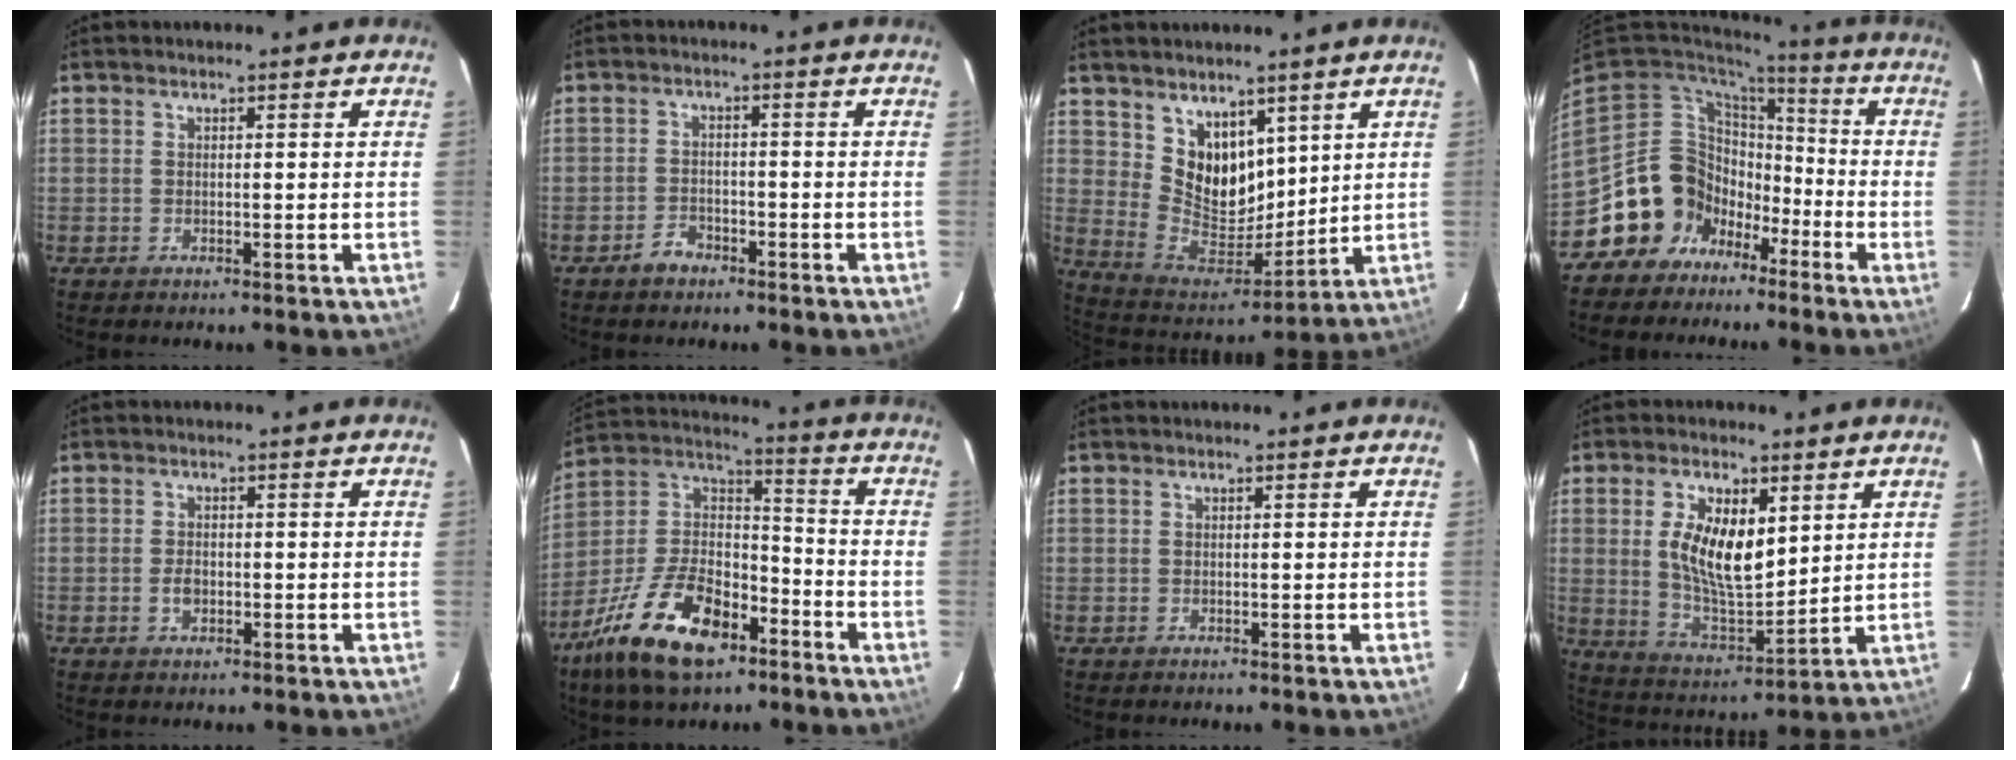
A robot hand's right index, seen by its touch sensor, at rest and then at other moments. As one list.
[{"total": 3.4, "force": [-2.5, 2.1, 1.0], "torque": [-0.027, 0.007, -0.042]}, {"total": 12.1, "force": [7.0, 8.2, 5.5], "torque": [-0.097, -0.006, 0.150]}, {"total": 14.5, "force": [-7.4, 11.8, 4.2], "torque": [-0.110, 0.033, -0.123]}, {"total": 2.2, "force": [-0.7, 1.5, 1.5], "torque": [-0.029, 0.001, -0.012]}, {"total": 20.7, "force": [-12.3, 10.0, 13.3], "torque": [-0.282, 0.002, -0.216]}, {"total": 0.0}, {"total": 12.6, "force": [3.5, 5.6, 10.8], "torque": [-0.204, 0.000, 0.075]}]